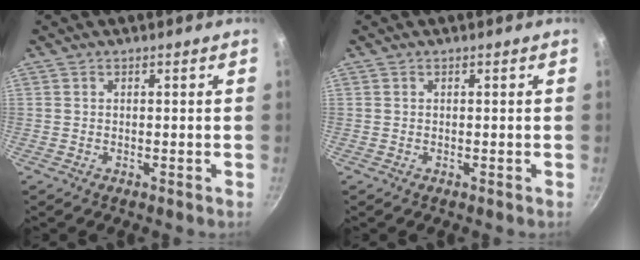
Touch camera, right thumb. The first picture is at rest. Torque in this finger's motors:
{"motor_torque": [-0.35, -0.36, 0.23, 0.03, -0.02]}